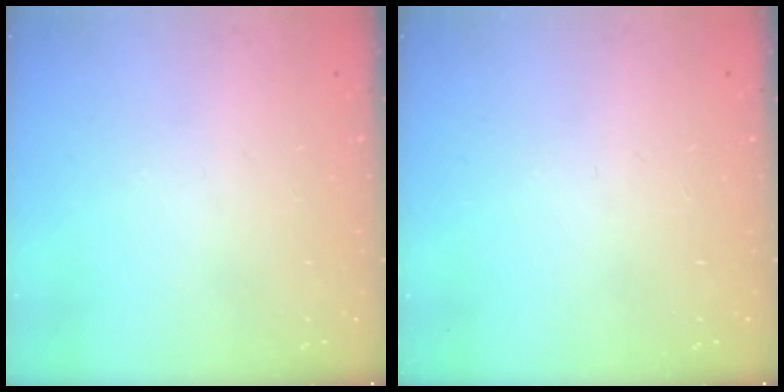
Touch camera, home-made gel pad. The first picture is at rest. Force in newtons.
{"total": 0.0}